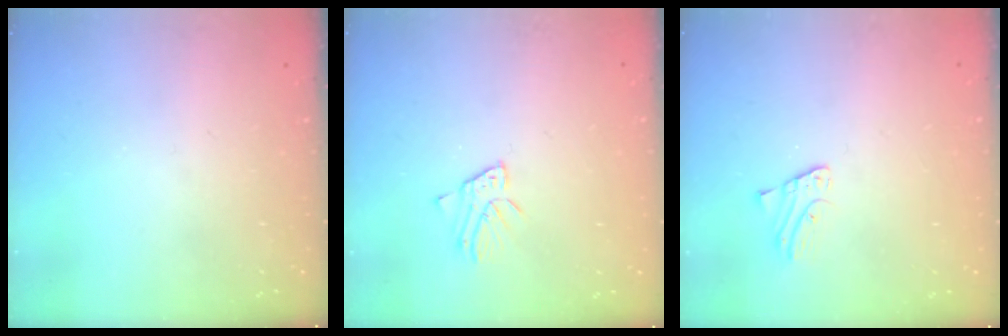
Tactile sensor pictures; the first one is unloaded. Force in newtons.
{"total": 3.9, "press": 3.9, "slide": 0.3}
{"total": 1.2, "press": 1.2, "slide": 0.1}